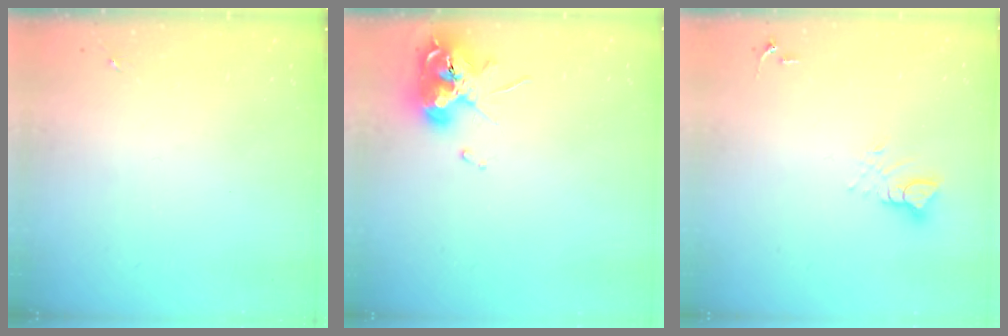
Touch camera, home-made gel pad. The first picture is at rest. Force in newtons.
{"total": 11.3, "press": 11.2, "slide": 1.4}
{"total": 5.3, "press": 5.3, "slide": 0.3}